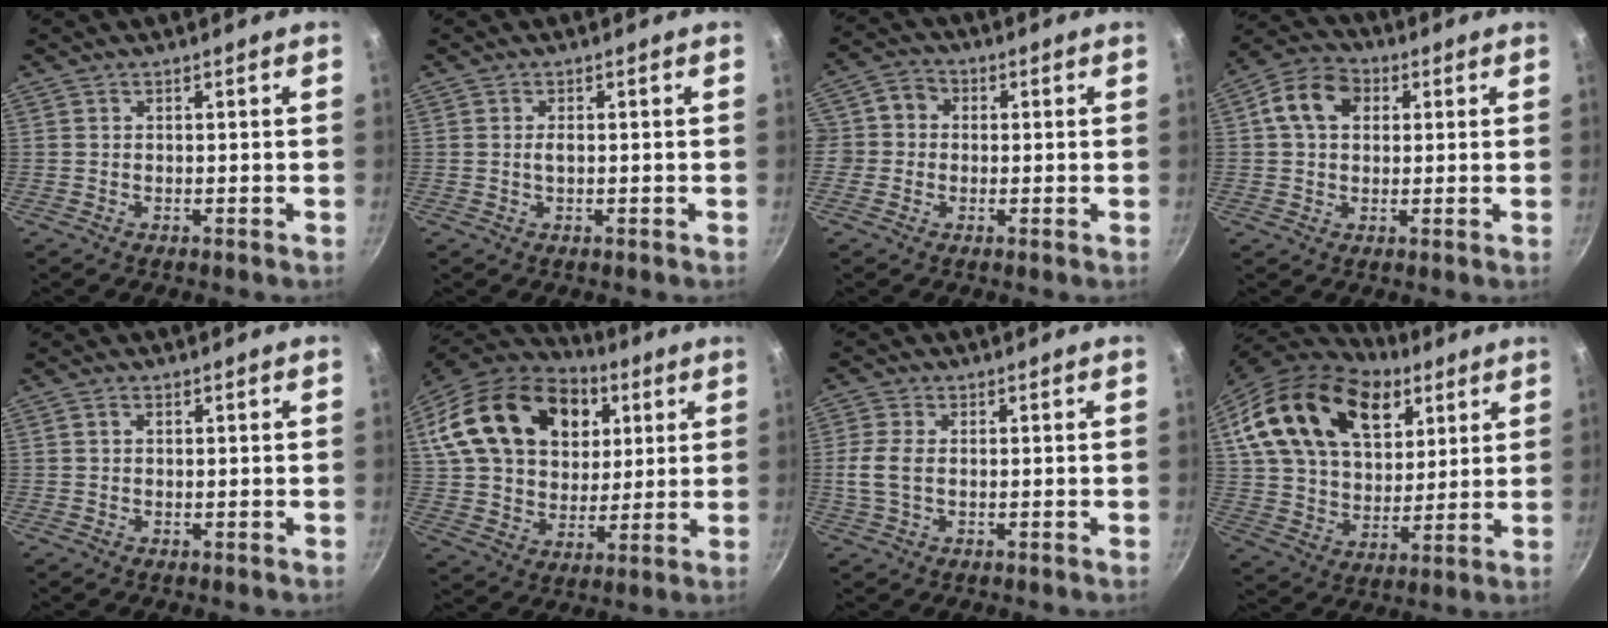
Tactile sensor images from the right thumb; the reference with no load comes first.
{"total": 1.3, "force": [0.0, 0.5, 1.1], "torque": [-0.022, 0.002, -0.001]}
{"total": 5.3, "force": [-0.1, 5.0, 1.9], "torque": [0.000, 0.009, -0.022]}
{"total": 9.3, "force": [2.3, 7.0, 5.7], "torque": [-0.080, 0.015, 0.023]}
{"total": 1.3, "force": [0.4, 0.9, 0.7], "torque": [-0.009, 0.005, 0.006]}
{"total": 27.6, "force": [9.3, 19.4, 17.3], "torque": [-0.297, 0.002, 0.163]}
{"total": 5.2, "force": [0.0, 3.4, 4.0], "torque": [-0.085, 0.001, -0.002]}
{"total": 23.4, "force": [12.3, 14.2, 13.8], "torque": [-0.201, -0.033, 0.221]}